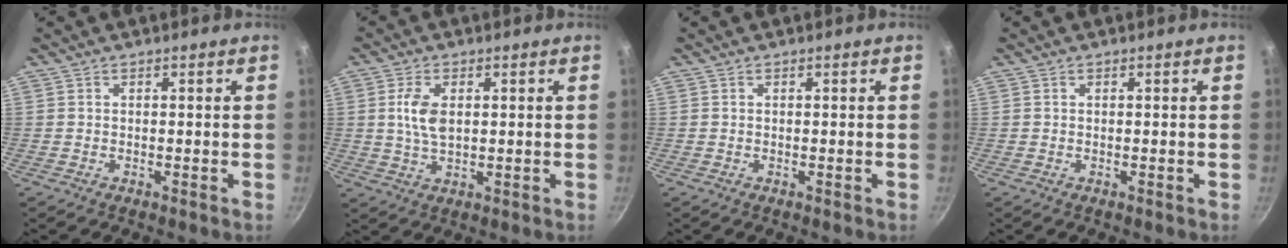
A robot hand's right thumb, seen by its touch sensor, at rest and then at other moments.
{"total": 6.0, "force": [1.2, 3.4, 4.8], "torque": [-0.090, -0.002, 0.023]}
{"total": 0.0}
{"total": 0.0}